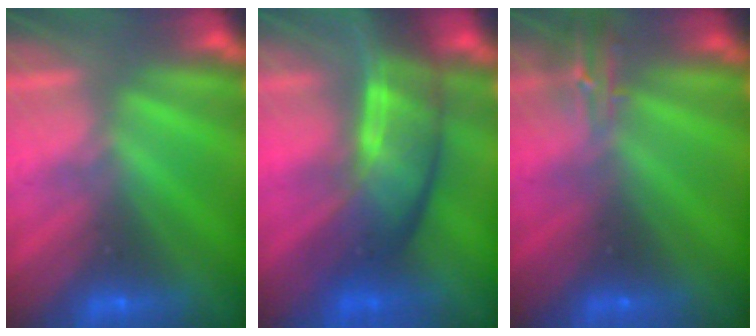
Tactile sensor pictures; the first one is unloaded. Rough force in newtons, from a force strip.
{"total": 9.3}
{"total": 4.8}